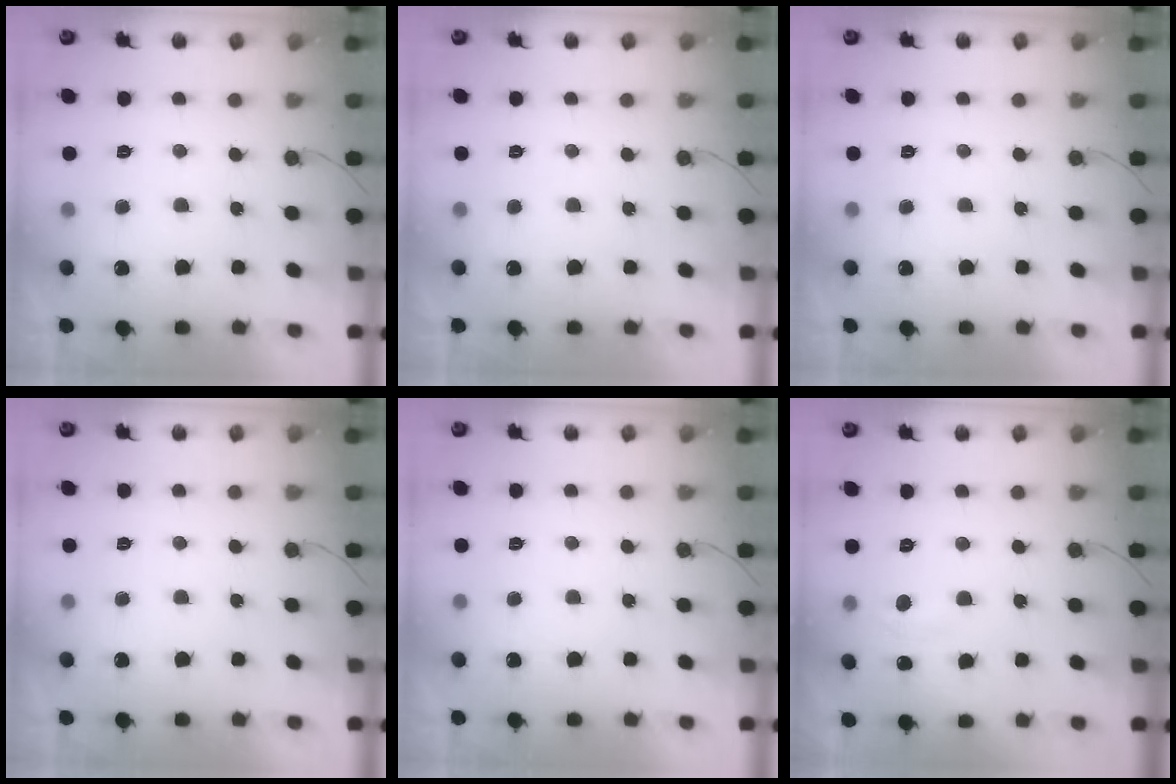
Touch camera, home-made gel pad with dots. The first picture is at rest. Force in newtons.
{"total": 0.0}
{"total": 0.0}
{"total": 0.0}
{"total": 0.0}
{"total": 2.5, "press": 2.4, "slide": 0.3}